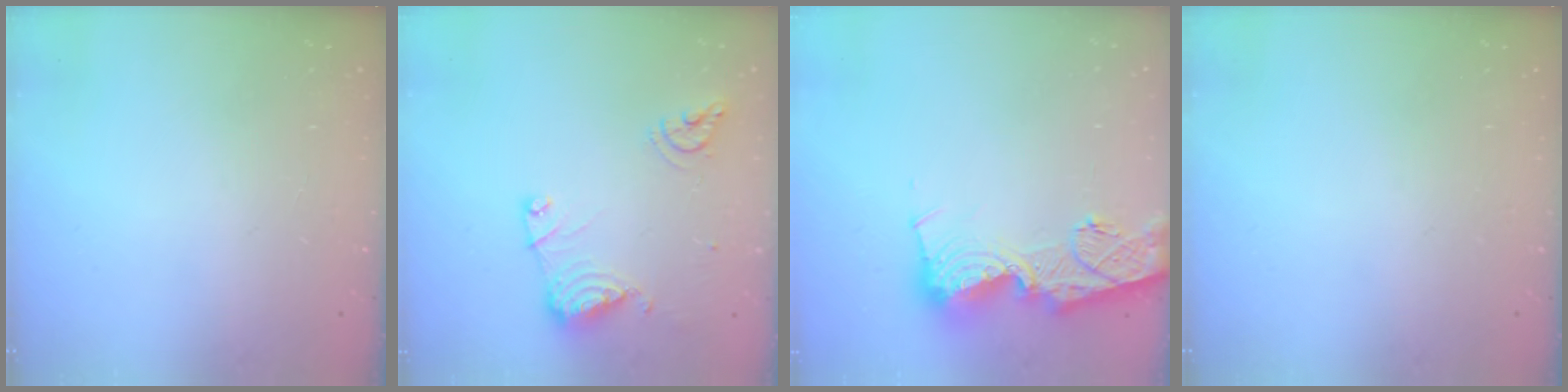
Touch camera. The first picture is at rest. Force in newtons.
{"total": 11.9, "press": 11.9, "slide": 1.3}
{"total": 16.1, "press": 16.0, "slide": 1.6}
{"total": 0.0}